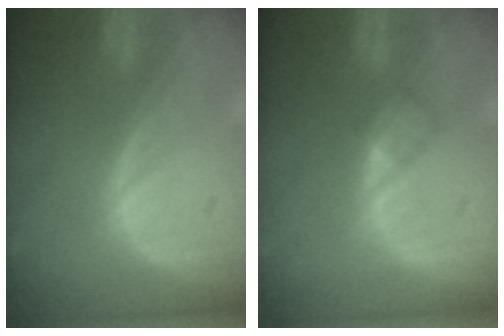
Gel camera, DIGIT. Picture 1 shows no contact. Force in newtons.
{"total": 2.0, "press": 2.0, "slide": 0.2}